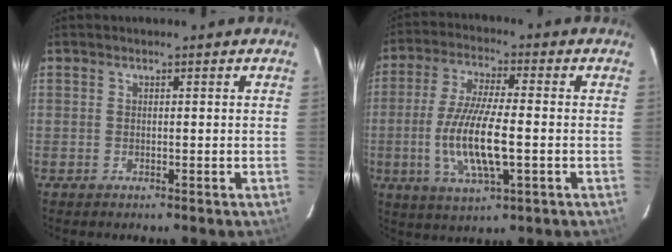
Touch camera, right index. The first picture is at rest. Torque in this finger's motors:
{"motor_torque": [1.16, -0.84, 0.97, 0.21]}